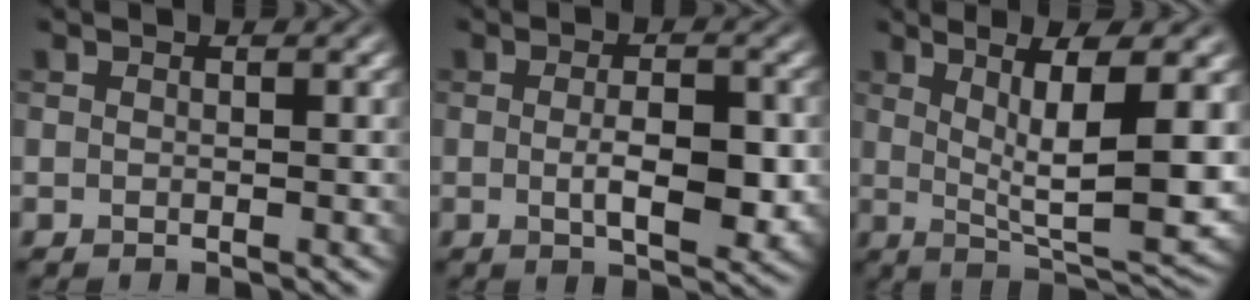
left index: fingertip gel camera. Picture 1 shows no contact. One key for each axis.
{"total": 4.8, "fx": -0.4, "fy": 1.9, "fz": 4.4, "tx": -0.075, "ty": -0.009, "tz": -0.005}
{"total": 9.6, "fx": 2.0, "fy": 2.4, "fz": 9.0, "tx": -0.141, "ty": -0.007, "tz": 0.040}